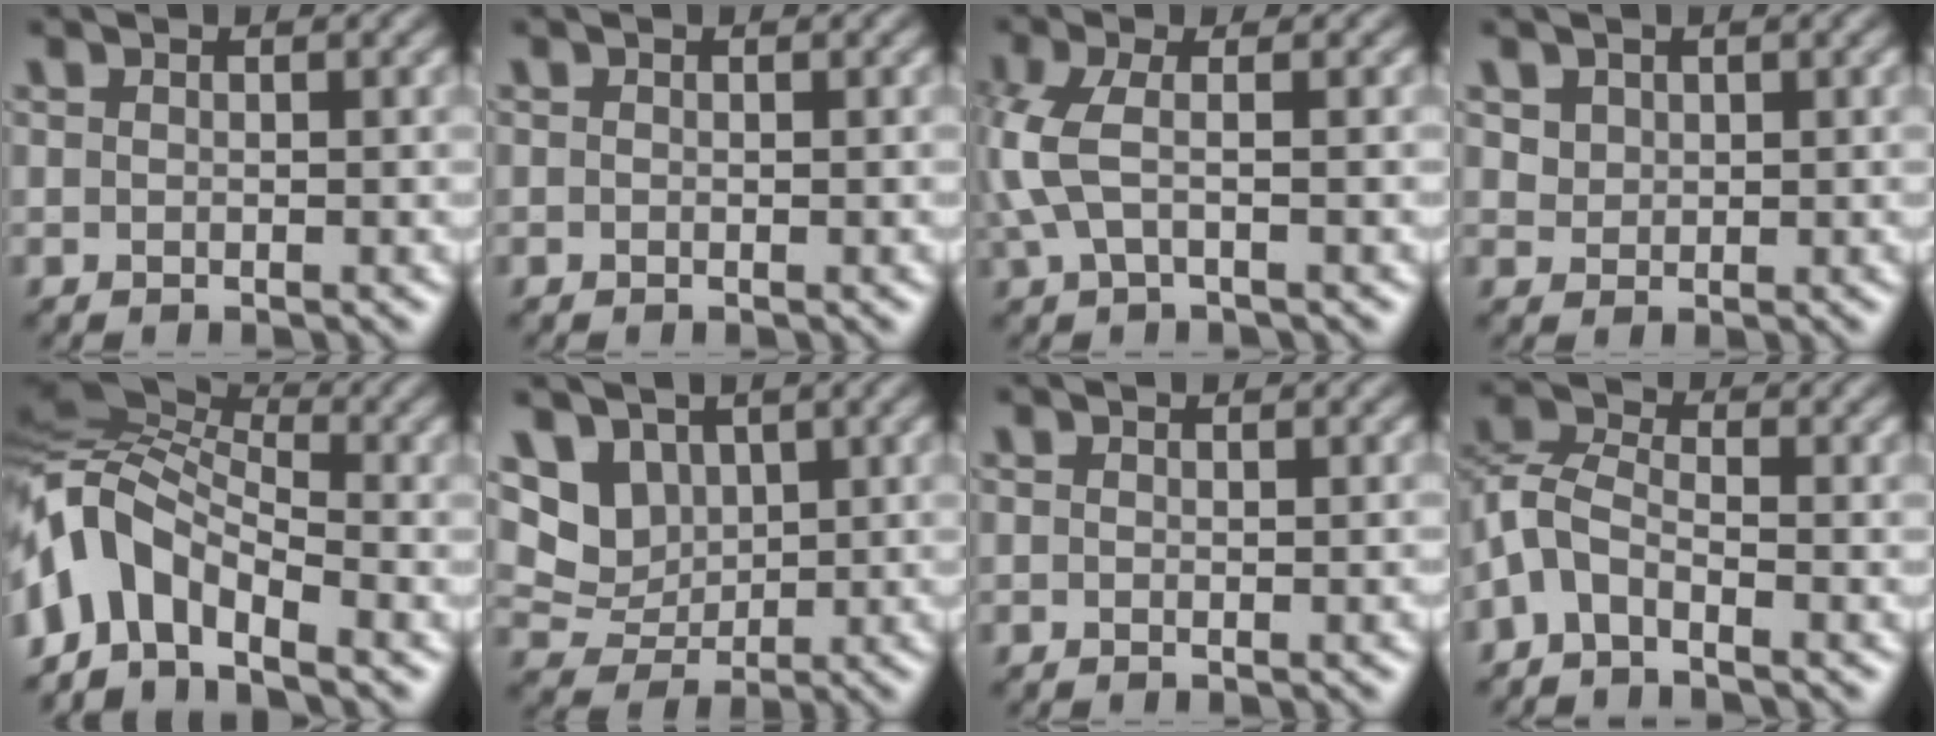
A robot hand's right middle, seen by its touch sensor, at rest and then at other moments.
{"total": 0.0}
{"total": 3.2, "force": [0.1, 1.2, 3.0], "torque": [-0.086, 0.001, 0.001]}
{"total": 1.1, "force": [0.8, 0.7, -0.2], "torque": [0.001, -0.001, 0.021]}
{"total": 8.5, "force": [-3.5, 4.8, 6.0], "torque": [-0.112, 0.023, -0.084]}
{"total": 3.9, "force": [2.1, 3.0, 1.2], "torque": [-0.035, -0.015, 0.058]}
{"total": 0.6, "force": [-0.2, 0.1, 0.5], "torque": [-0.004, -0.002, 0.001]}
{"total": 3.3, "force": [-2.1, 1.6, 2.0], "torque": [-0.050, 0.006, -0.051]}